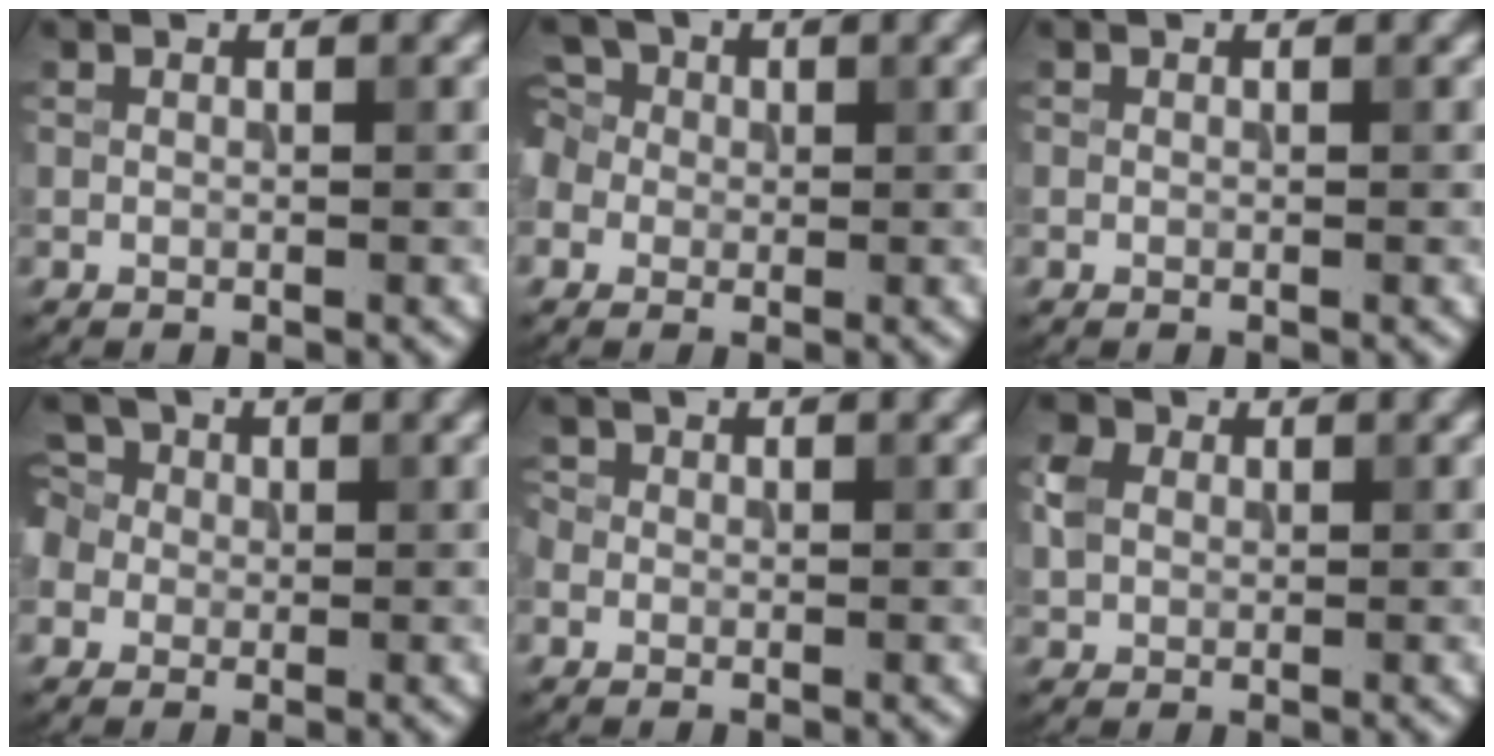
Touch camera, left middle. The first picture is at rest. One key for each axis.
{"total": 4.3, "fx": 0.5, "fy": 3.9, "fz": 1.8, "tx": -0.029, "ty": 0.030, "tz": -0.022}
{"total": 0.0}
{"total": 4.8, "fx": 0.8, "fy": 4.3, "fz": 2.0, "tx": -0.032, "ty": 0.033, "tz": -0.019}
{"total": 1.2, "fx": 0.0, "fy": 1.2, "fz": 0.4, "tx": -0.010, "ty": 0.002, "tz": -0.006}
{"total": 2.5, "fx": 0.4, "fy": 2.2, "fz": 1.2, "tx": -0.026, "ty": 0.003, "tz": 0.007}